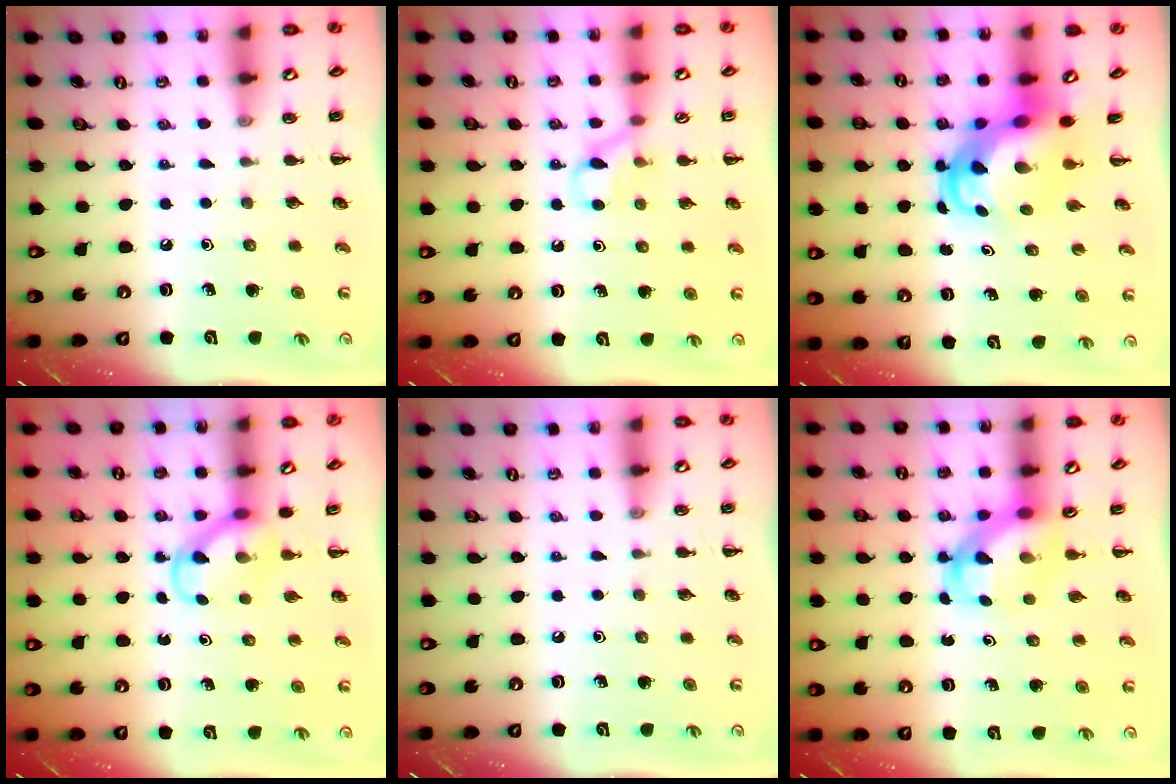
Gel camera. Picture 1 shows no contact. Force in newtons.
{"total": 6.0, "press": 5.7, "slide": 1.8}
{"total": 5.7, "press": 5.4, "slide": 1.8}
{"total": 3.8, "press": 3.6, "slide": 1.2}
{"total": 0.0}
{"total": 4.4, "press": 4.3, "slide": 0.7}